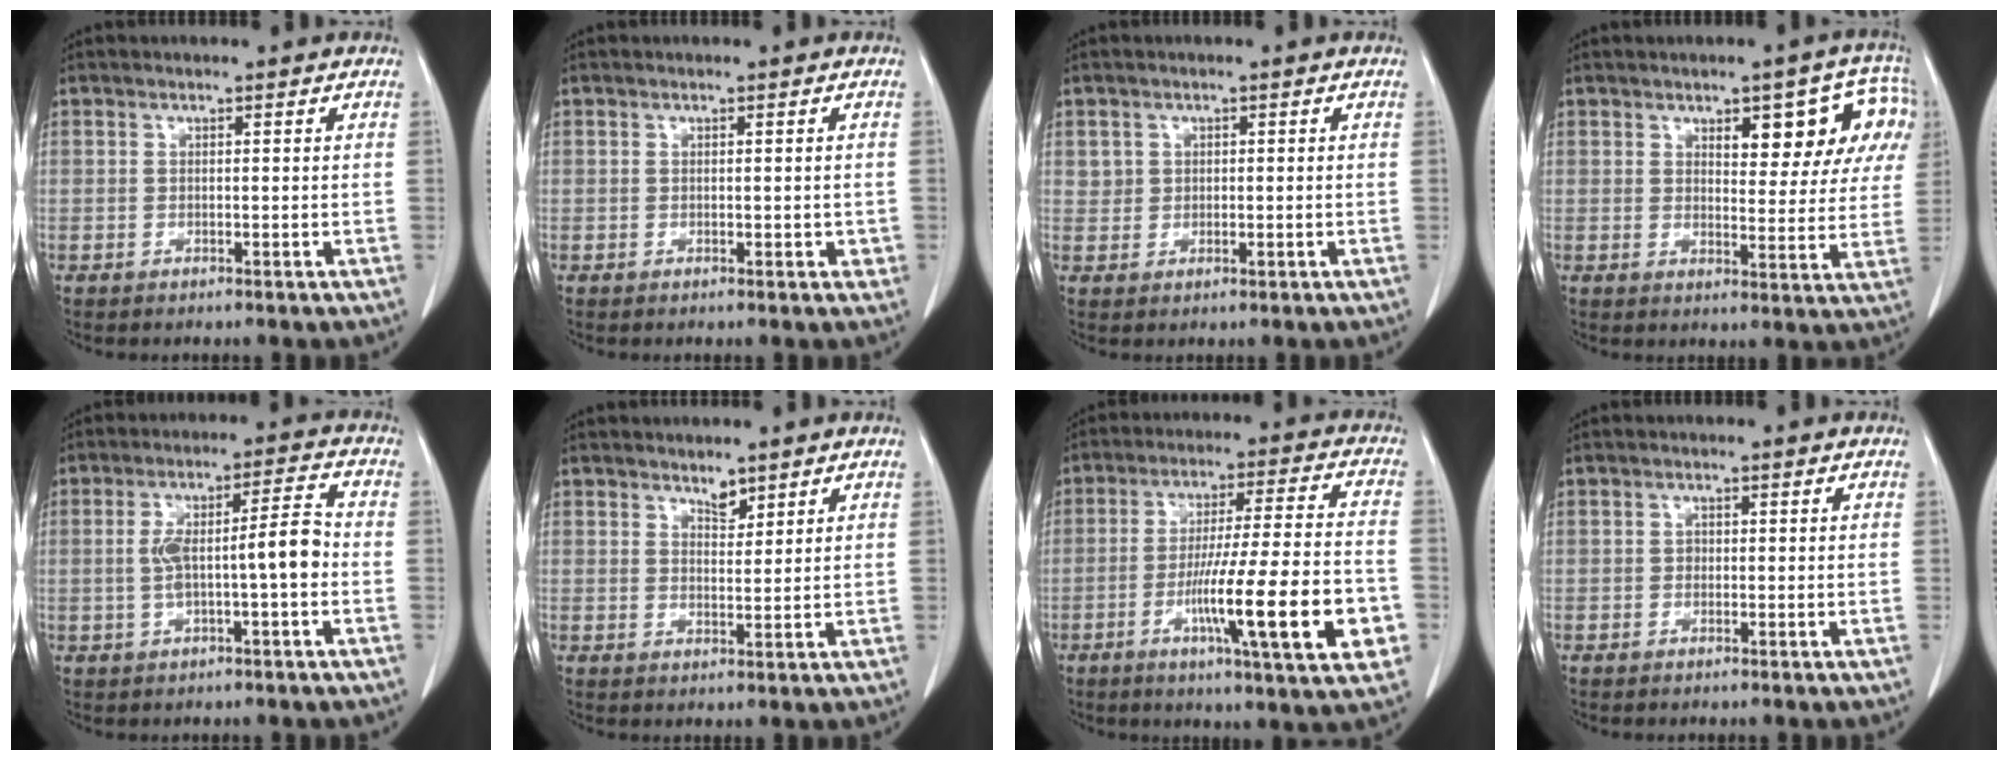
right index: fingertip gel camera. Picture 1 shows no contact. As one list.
[{"total": 1.2, "force": [-0.1, 0.8, 0.8], "torque": [-0.007, 0.000, 0.001]}, {"total": 1.8, "force": [0.6, 1.7, 0.3], "torque": [0.002, 0.002, 0.011]}, {"total": 9.8, "force": [4.4, 4.1, 7.7], "torque": [-0.077, 0.020, 0.053]}, {"total": 8.2, "force": [-1.0, 1.1, 8.0], "torque": [-0.142, 0.028, -0.013]}, {"total": 2.2, "force": [1.9, 0.8, 0.9], "torque": [-0.013, -0.007, 0.033]}, {"total": 18.4, "force": [-6.0, 0.9, 17.4], "torque": [-0.245, -0.009, -0.088]}, {"total": 0.6, "force": [0.0, 0.5, 0.3], "torque": [0.000, 0.004, -0.001]}]